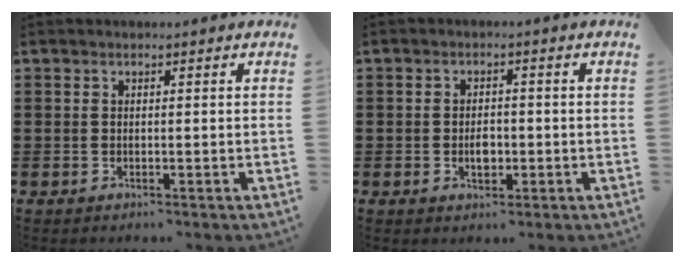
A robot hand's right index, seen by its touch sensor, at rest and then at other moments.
{"total": 2.8, "force": [-0.6, 1.6, 2.2], "torque": [-0.032, -0.001, -0.013]}